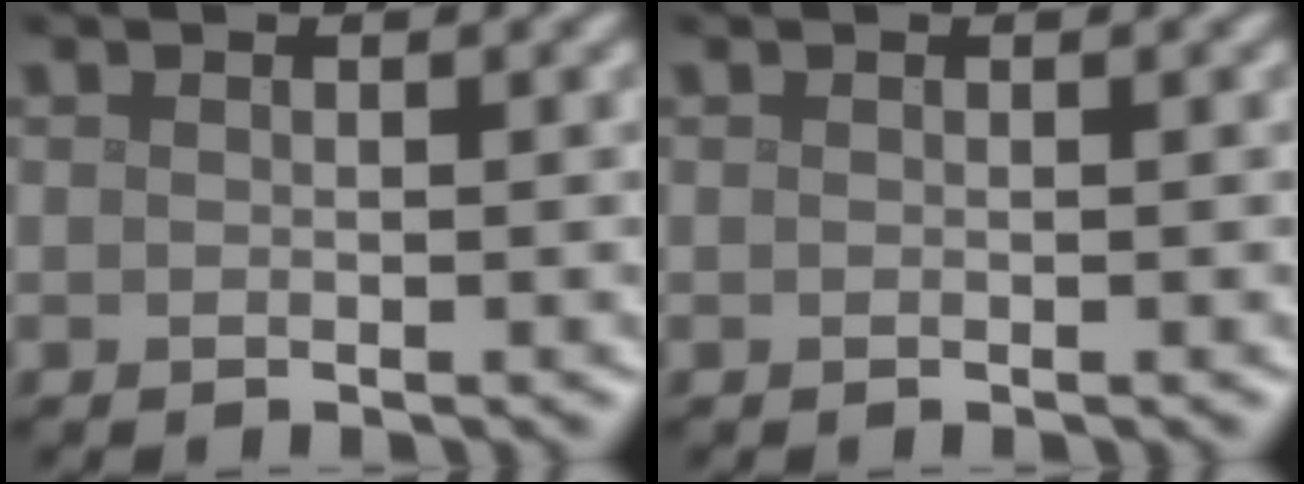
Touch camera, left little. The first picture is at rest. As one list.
[{"total": 0.0}]